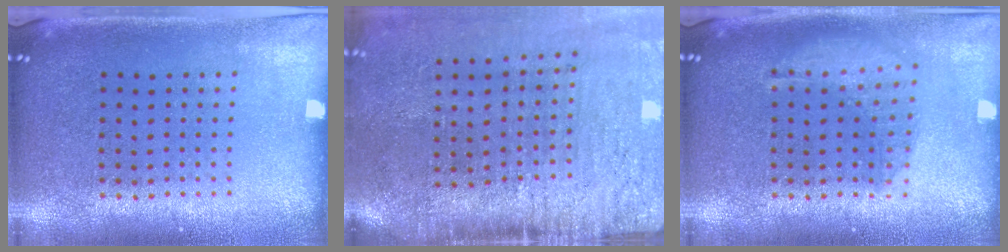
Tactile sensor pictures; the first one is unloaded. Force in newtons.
{"total": 4.4, "press": 3.5, "slide": 2.5}
{"total": 1.4, "press": 1.3, "slide": 0.6}